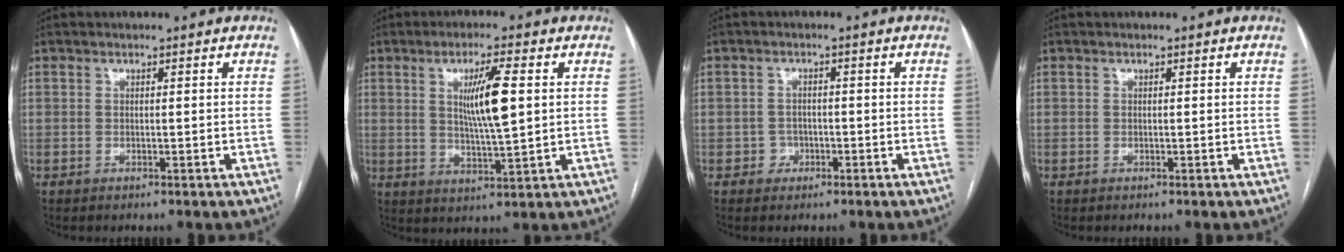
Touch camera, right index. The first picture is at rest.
{"total": 8.2, "force": [1.8, 0.5, 8.0], "torque": [-0.141, -0.006, 0.032]}
{"total": 2.2, "force": [-0.9, 1.9, 0.3], "torque": [0.004, 0.010, -0.017]}
{"total": 0.0}